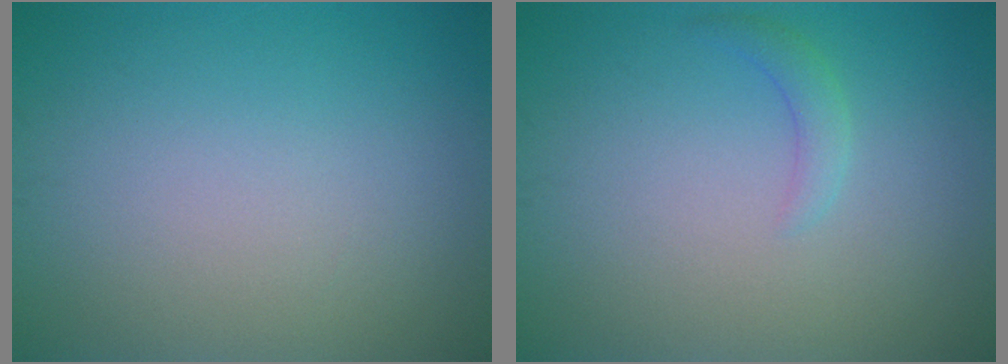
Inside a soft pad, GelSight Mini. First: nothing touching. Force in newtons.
{"total": 1.4, "press": 1.4, "slide": 0.1}